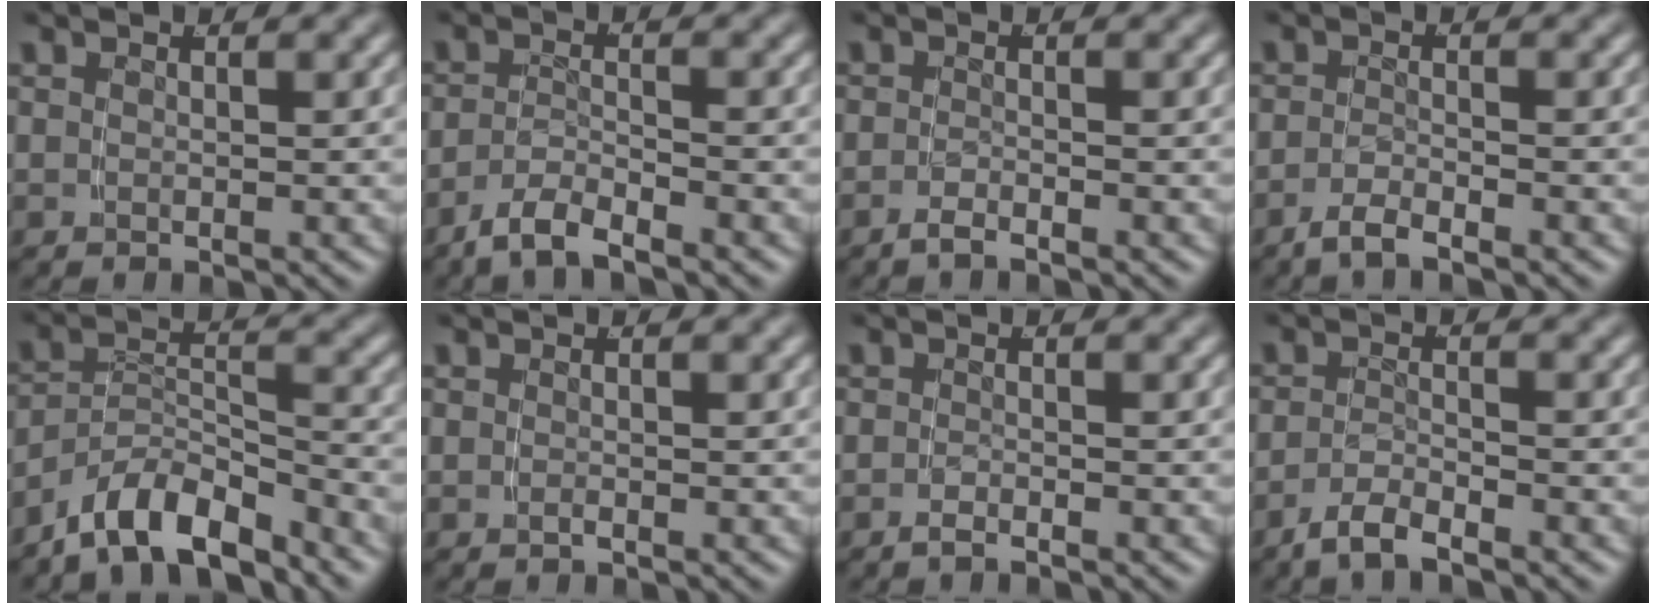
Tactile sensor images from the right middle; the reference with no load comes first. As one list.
[{"total": 3.4, "force": [-2.8, 0.9, 1.7], "torque": [-0.038, -0.006, -0.049]}, {"total": 1.7, "force": [-1.6, -0.1, 0.5], "torque": [-0.015, -0.003, -0.029]}, {"total": 2.5, "force": [-2.2, 0.3, 1.1], "torque": [-0.027, -0.004, -0.041]}, {"total": 6.7, "force": [-5.4, 2.8, 2.9], "torque": [-0.038, -0.002, -0.093]}, {"total": 0.5, "force": [-0.5, 0.2, 0.2], "torque": [-0.009, 0.001, -0.010]}, {"total": 1.3, "force": [-1.2, -0.2, 0.4], "torque": [-0.012, -0.002, -0.022]}, {"total": 3.0, "force": [-2.5, 0.6, 1.5], "torque": [-0.033, -0.004, -0.046]}]